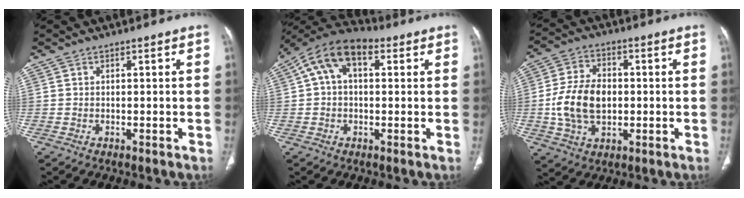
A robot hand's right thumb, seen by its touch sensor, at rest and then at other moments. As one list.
[{"total": 11.4, "force": [3.3, 6.6, 8.6], "torque": [-0.151, 0.039, 0.051]}, {"total": 12.1, "force": [-0.7, 8.1, 8.9], "torque": [-0.159, 0.012, -0.011]}]